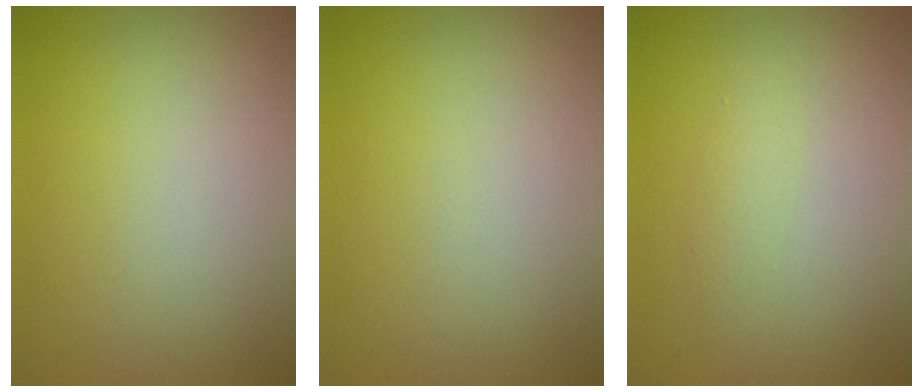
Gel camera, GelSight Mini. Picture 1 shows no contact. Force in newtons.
{"total": 0.0}
{"total": 1.1, "press": 1.1, "slide": 0.1}